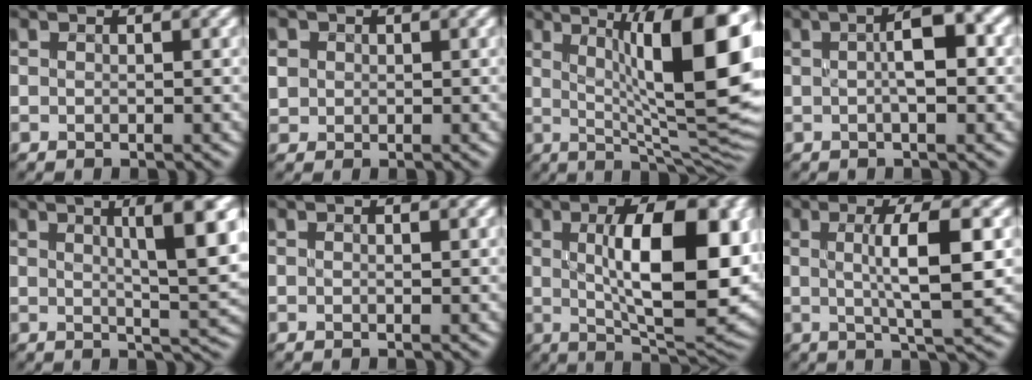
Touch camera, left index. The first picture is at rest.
{"total": 1.2, "force": [0.1, 1.2, 0.0], "torque": [-0.012, 0.000, 0.010]}
{"total": 14.6, "force": [3.3, 3.7, 13.7], "torque": [-0.194, 0.002, 0.064]}
{"total": 4.0, "force": [0.2, 0.8, 3.9], "torque": [-0.070, 0.010, 0.006]}
{"total": 7.7, "force": [2.7, 1.5, 7.1], "torque": [-0.089, 0.007, 0.048]}
{"total": 0.0}
{"total": 11.7, "force": [1.3, 3.8, 10.9], "torque": [-0.161, -0.002, 0.031]}
{"total": 6.0, "force": [0.3, 1.1, 5.9], "torque": [-0.093, 0.005, 0.011]}